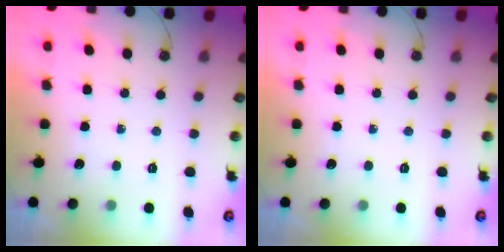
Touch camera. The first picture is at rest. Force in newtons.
{"total": 0.0}